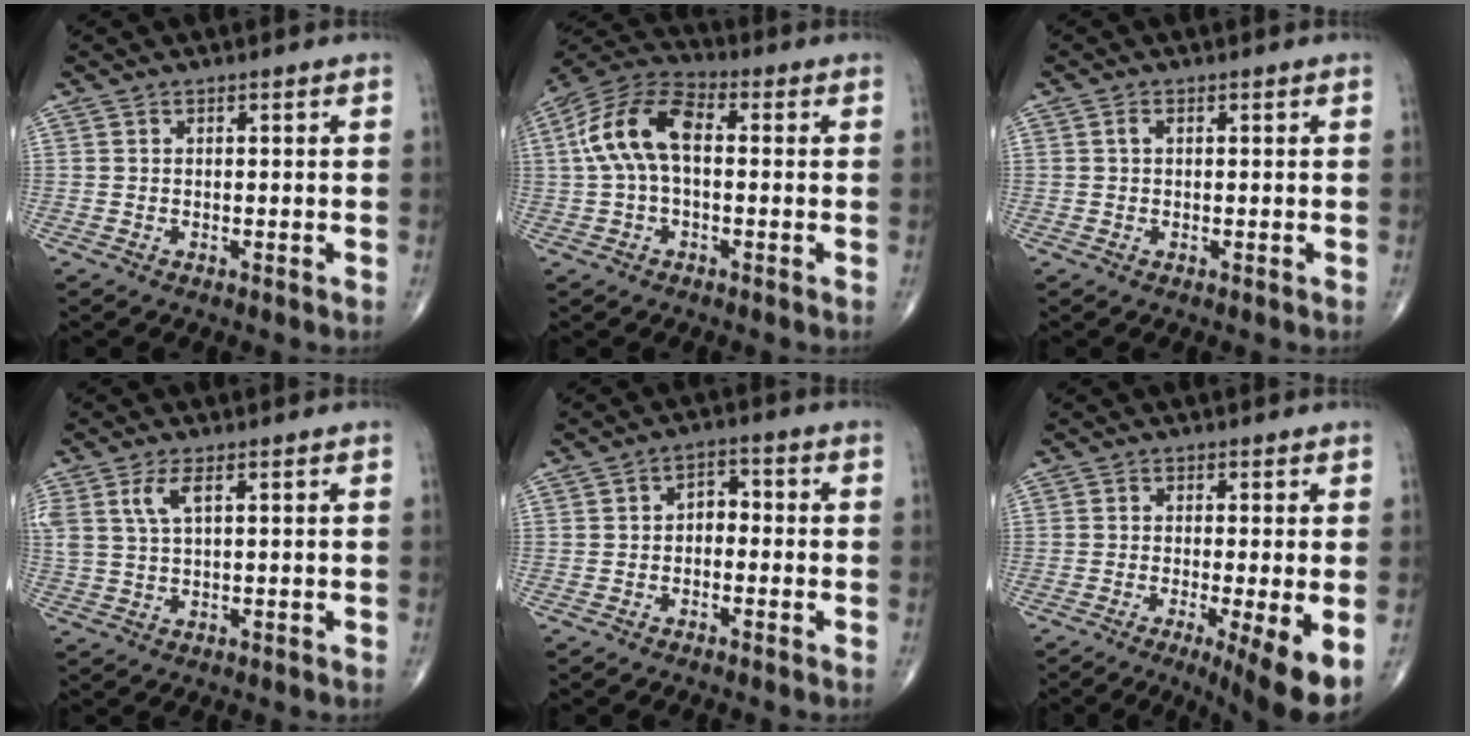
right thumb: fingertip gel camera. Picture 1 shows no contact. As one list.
[{"total": 12.4, "force": [1.0, 6.7, 10.3], "torque": [-0.209, 0.037, 0.008]}, {"total": 1.0, "force": [0.2, 0.6, 0.8], "torque": [-0.015, 0.004, 0.004]}, {"total": 4.4, "force": [1.8, 1.4, 3.7], "torque": [-0.093, 0.000, 0.044]}, {"total": 3.4, "force": [-0.7, 2.4, 2.3], "torque": [-0.016, 0.019, -0.025]}, {"total": 9.1, "force": [-3.2, 1.2, 8.5], "torque": [-0.126, -0.023, -0.050]}]